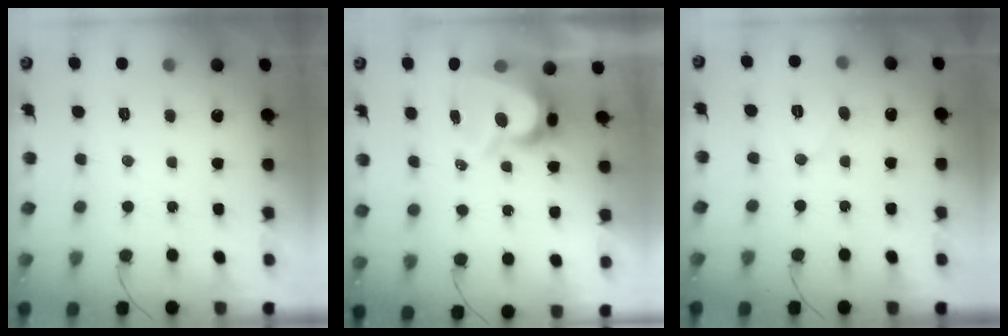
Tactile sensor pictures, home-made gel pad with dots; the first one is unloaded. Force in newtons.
{"total": 8.7, "press": 8.6, "slide": 0.7}
{"total": 5.9, "press": 5.9, "slide": 0.6}